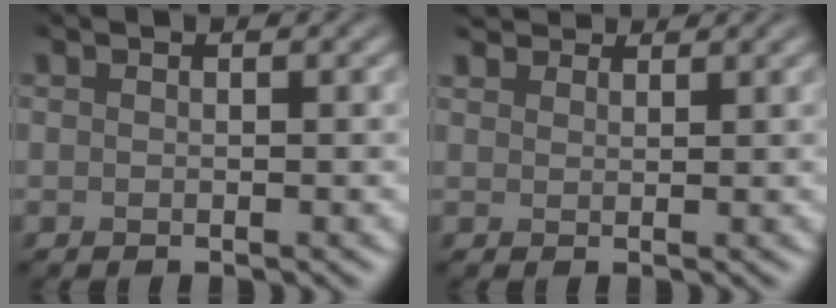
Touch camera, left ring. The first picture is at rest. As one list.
[{"total": 3.2, "force": [3.0, 1.0, 0.7], "torque": [-0.026, 0.003, 0.052]}]